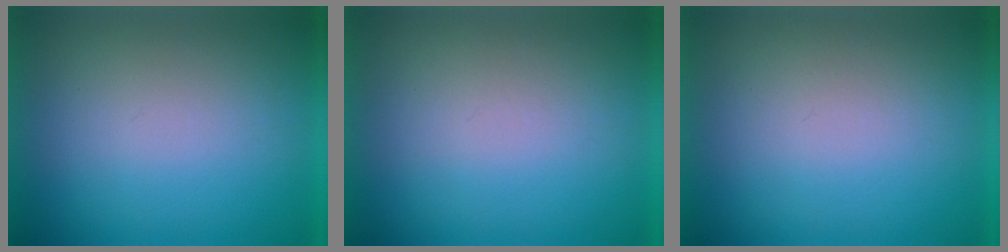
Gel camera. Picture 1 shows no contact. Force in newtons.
{"total": 1.1}
{"total": 1.0}